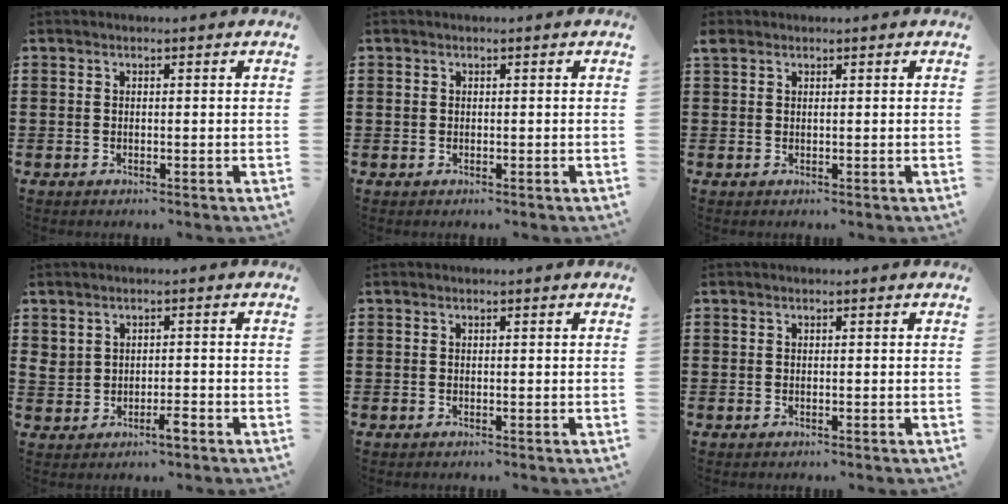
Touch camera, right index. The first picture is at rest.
{"total": 0.6, "force": [0.1, 0.6, 0.2], "torque": [-0.006, 0.004, 0.001]}
{"total": 0.8, "force": [0.6, 0.5, 0.3], "torque": [-0.009, 0.001, 0.011]}
{"total": 2.6, "force": [-0.6, 1.6, 1.9], "torque": [-0.040, 0.005, -0.013]}
{"total": 0.0}
{"total": 0.0}